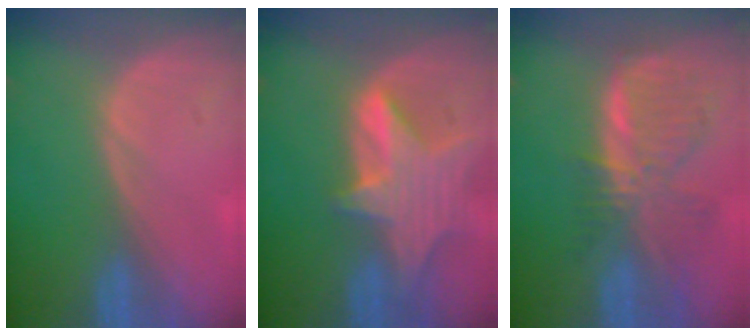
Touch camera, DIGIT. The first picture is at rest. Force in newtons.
{"total": 8.5, "press": 7.6, "slide": 3.9}
{"total": 8.4, "press": 7.4, "slide": 4.1}